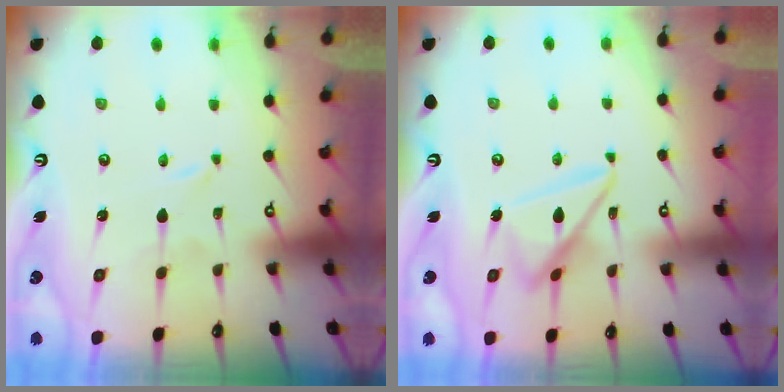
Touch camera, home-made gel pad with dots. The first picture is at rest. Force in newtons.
{"total": 13.8, "press": 13.8, "slide": 1.3}